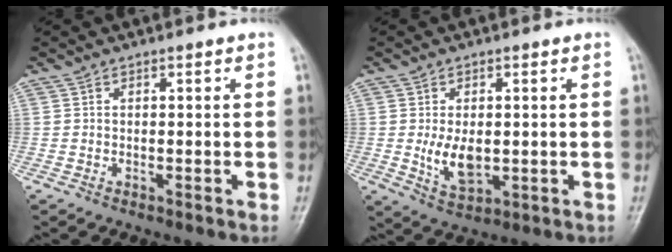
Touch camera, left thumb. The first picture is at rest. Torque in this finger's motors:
{"motor_torque": [0.88, 0.99, 0.74, -0.09, 0.08]}